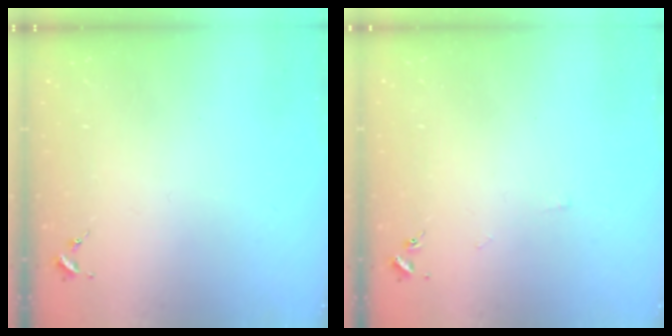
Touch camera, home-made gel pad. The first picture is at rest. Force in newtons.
{"total": 1.7, "press": 1.7, "slide": 0.3}